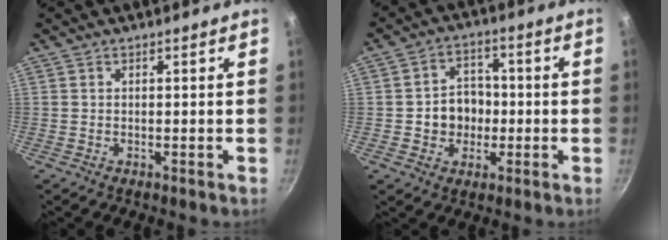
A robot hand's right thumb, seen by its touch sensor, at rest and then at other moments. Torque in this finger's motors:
{"motor_torque": [-0.20, 0.29, 0.06, 0.01, 0.05]}